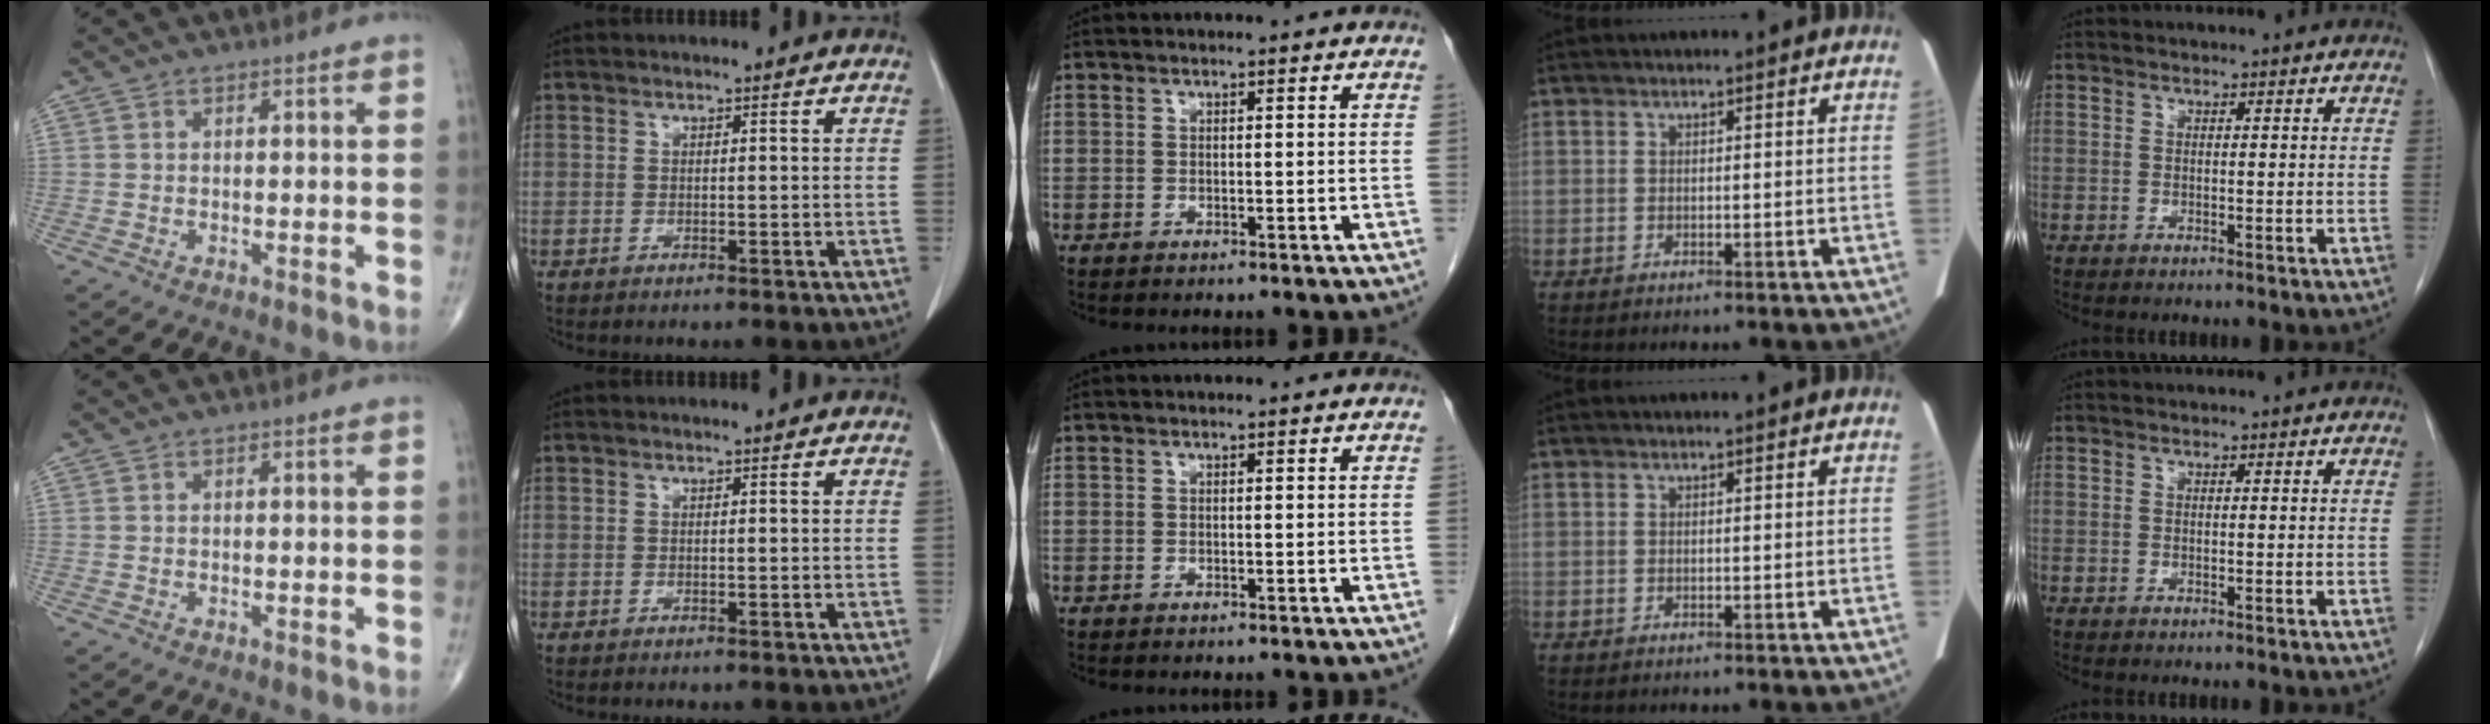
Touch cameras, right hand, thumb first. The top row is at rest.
{}